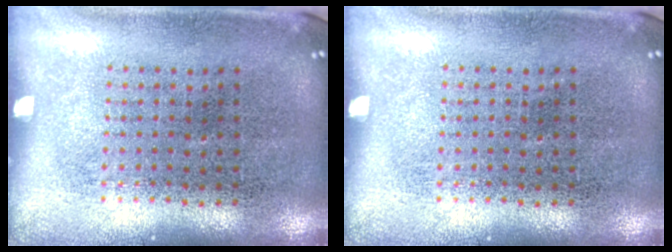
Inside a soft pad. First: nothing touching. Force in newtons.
{"total": 0.0}